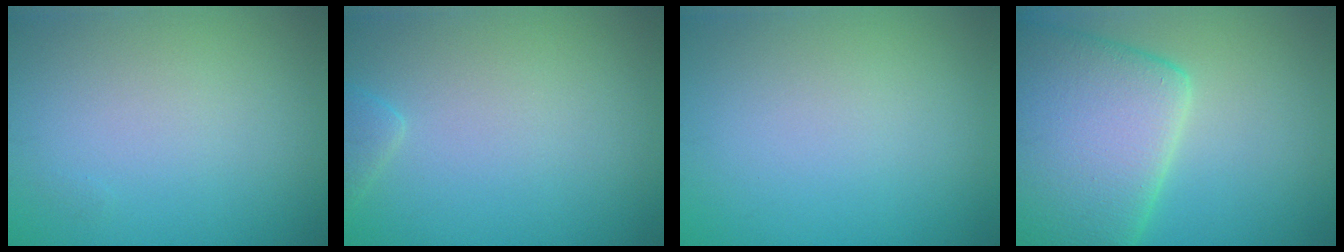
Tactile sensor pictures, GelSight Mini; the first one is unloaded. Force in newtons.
{"total": 1.3, "press": 1.3, "slide": 0.1}
{"total": 0.0}
{"total": 12.2, "press": 12.2, "slide": 0.6}